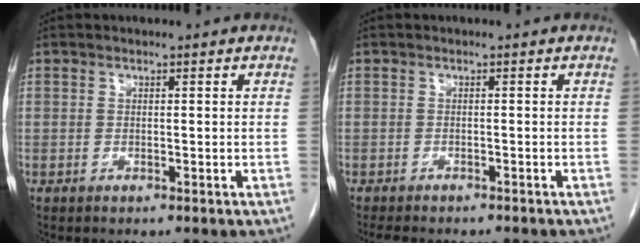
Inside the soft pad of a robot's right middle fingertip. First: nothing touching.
{"total": 8.1, "force": [-7.0, 1.8, 3.6], "torque": [-0.048, -0.006, -0.091]}